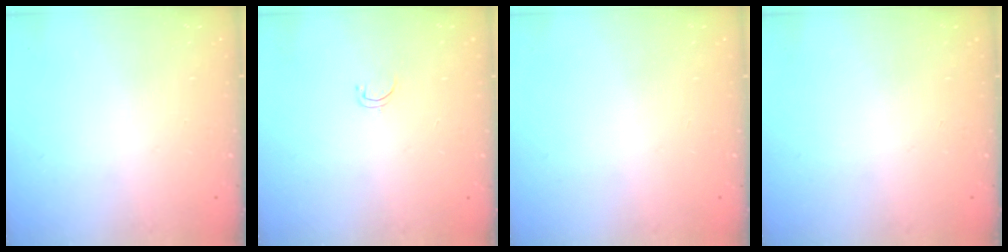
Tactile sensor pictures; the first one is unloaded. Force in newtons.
{"total": 3.3, "press": 3.2, "slide": 0.2}
{"total": 0.0}
{"total": 0.0}